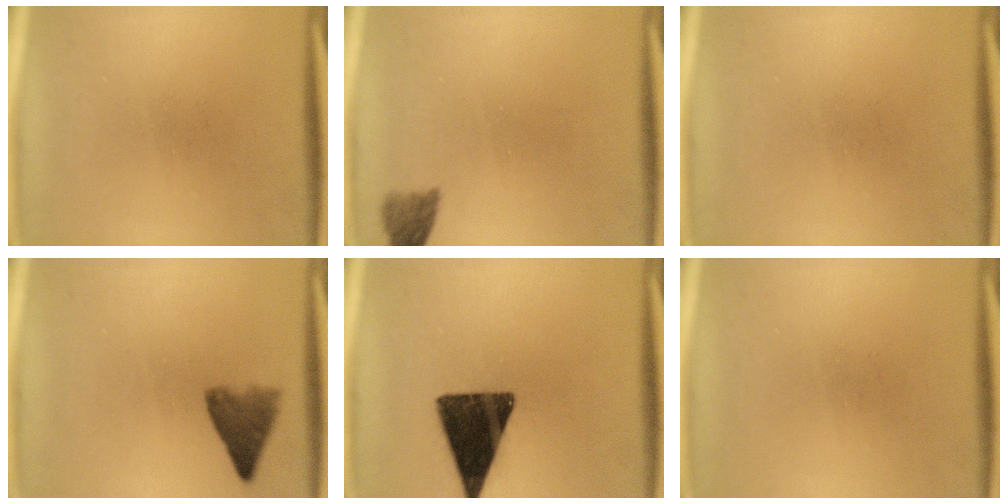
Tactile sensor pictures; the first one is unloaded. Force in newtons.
{"total": 2.5}
{"total": 0.0}
{"total": 4.4}
{"total": 15.2}
{"total": 0.0}